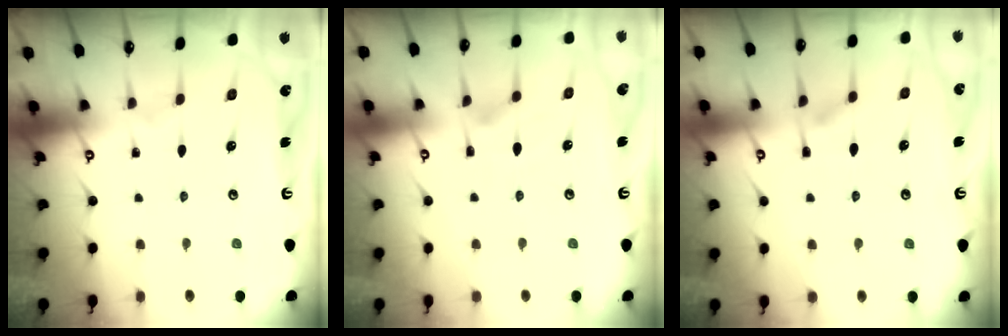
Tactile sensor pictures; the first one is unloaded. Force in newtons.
{"total": 2.2, "press": 1.7, "slide": 1.4}
{"total": 1.2, "press": 0.3, "slide": 1.1}